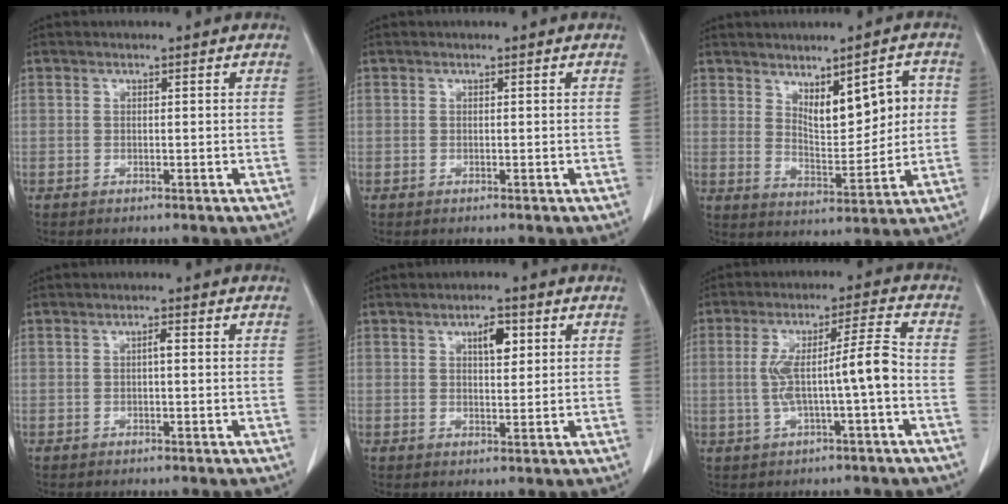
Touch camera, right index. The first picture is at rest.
{"total": 0.0}
{"total": 9.0, "force": [2.7, 3.4, 7.9], "torque": [-0.116, 0.006, 0.055]}
{"total": 1.0, "force": [0.0, 0.2, 1.0], "torque": [-0.017, 0.003, 0.001]}
{"total": 3.8, "force": [1.6, 1.4, 3.2], "torque": [-0.051, 0.002, 0.025]}
{"total": 8.5, "force": [-1.2, 0.0, 8.4], "torque": [-0.154, 0.024, -0.016]}